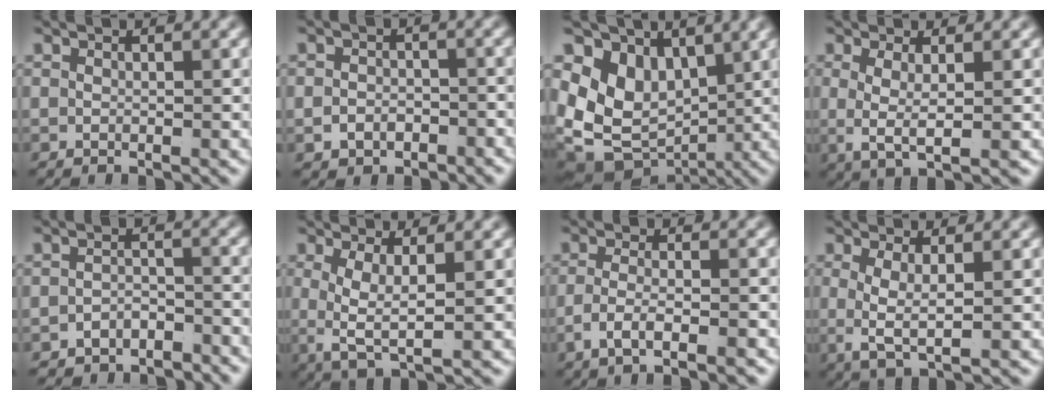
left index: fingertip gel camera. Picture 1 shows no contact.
{"total": 2.3, "force": [-1.6, 1.5, 0.4], "torque": [-0.005, -0.013, -0.022]}
{"total": 13.5, "force": [-0.9, 11.6, 6.9], "torque": [-0.171, -0.063, 0.001]}
{"total": 4.1, "force": [0.2, 1.3, 3.9], "torque": [-0.078, -0.015, 0.012]}
{"total": 3.2, "force": [-2.9, 1.1, 0.4], "torque": [0.005, -0.012, -0.049]}
{"total": 4.4, "force": [0.1, 1.7, 4.0], "torque": [-0.089, -0.025, 0.016]}
{"total": 3.3, "force": [-2.1, 0.5, 2.5], "torque": [-0.049, -0.016, -0.031]}
{"total": 3.9, "force": [0.1, 1.4, 3.7], "torque": [-0.082, -0.021, 0.014]}